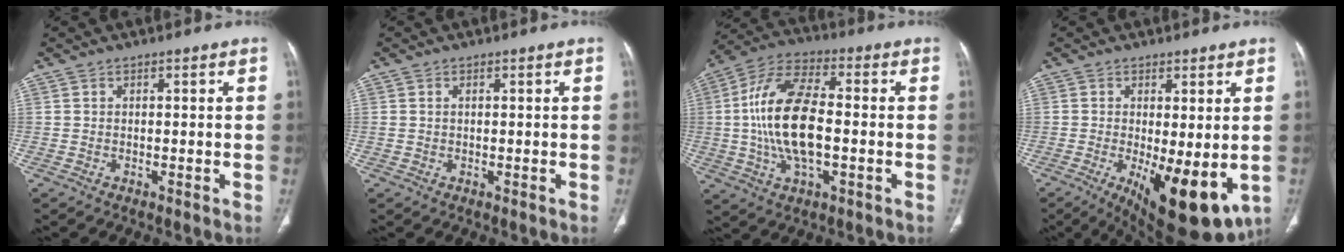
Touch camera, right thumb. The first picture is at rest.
{"total": 0.9, "force": [0.3, 0.6, 0.6], "torque": [-0.017, 0.006, 0.011]}
{"total": 17.2, "force": [-1.0, 8.0, 15.2], "torque": [-0.303, 0.020, -0.020]}
{"total": 13.9, "force": [-3.2, 5.2, 12.5], "torque": [-0.178, -0.029, -0.029]}